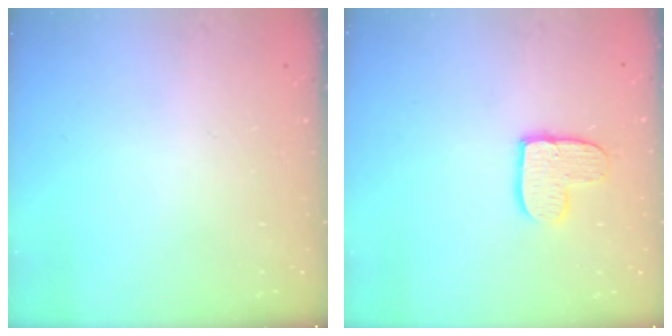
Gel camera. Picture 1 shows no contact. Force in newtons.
{"total": 9.4, "press": 9.3, "slide": 0.7}